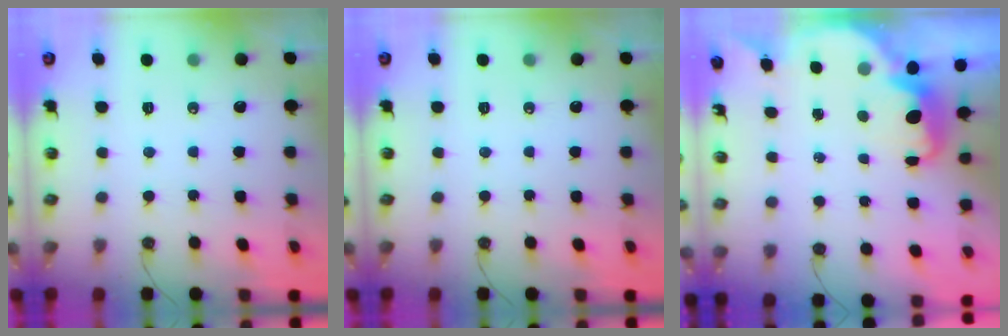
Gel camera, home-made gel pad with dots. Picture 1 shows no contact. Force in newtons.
{"total": 0.0}
{"total": 2.6, "press": 2.6, "slide": 0.6}